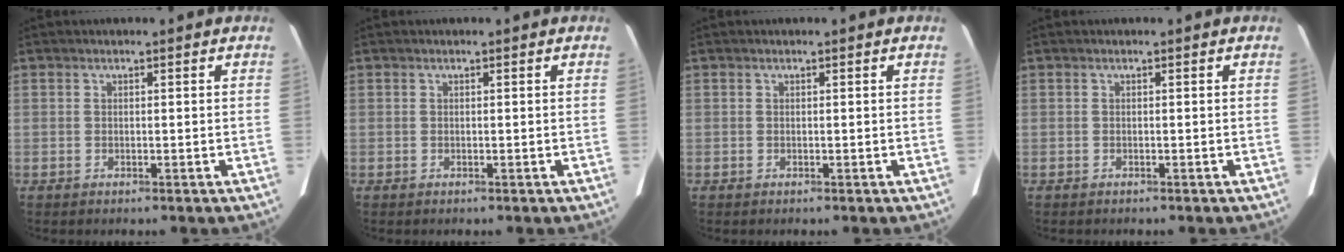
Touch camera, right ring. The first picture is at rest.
{"total": 0.0}
{"total": 0.0}
{"total": 0.0}